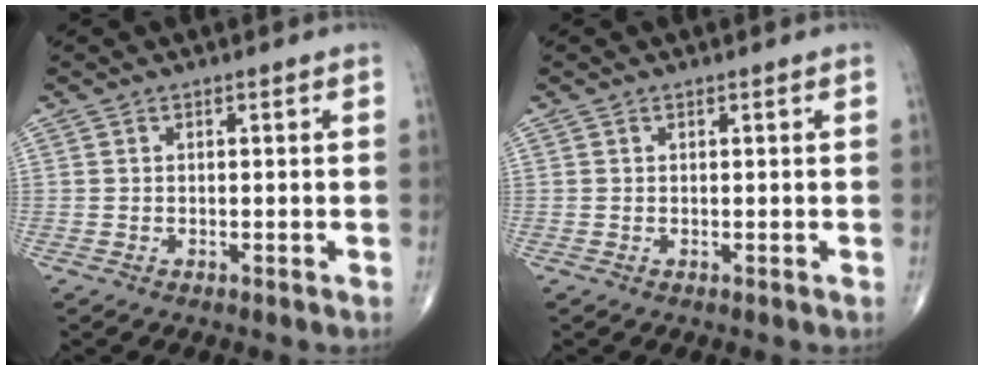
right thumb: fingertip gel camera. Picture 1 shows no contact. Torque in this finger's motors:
{"motor_torque": [-0.30, 0.14, -0.15, 0.14, -0.03]}